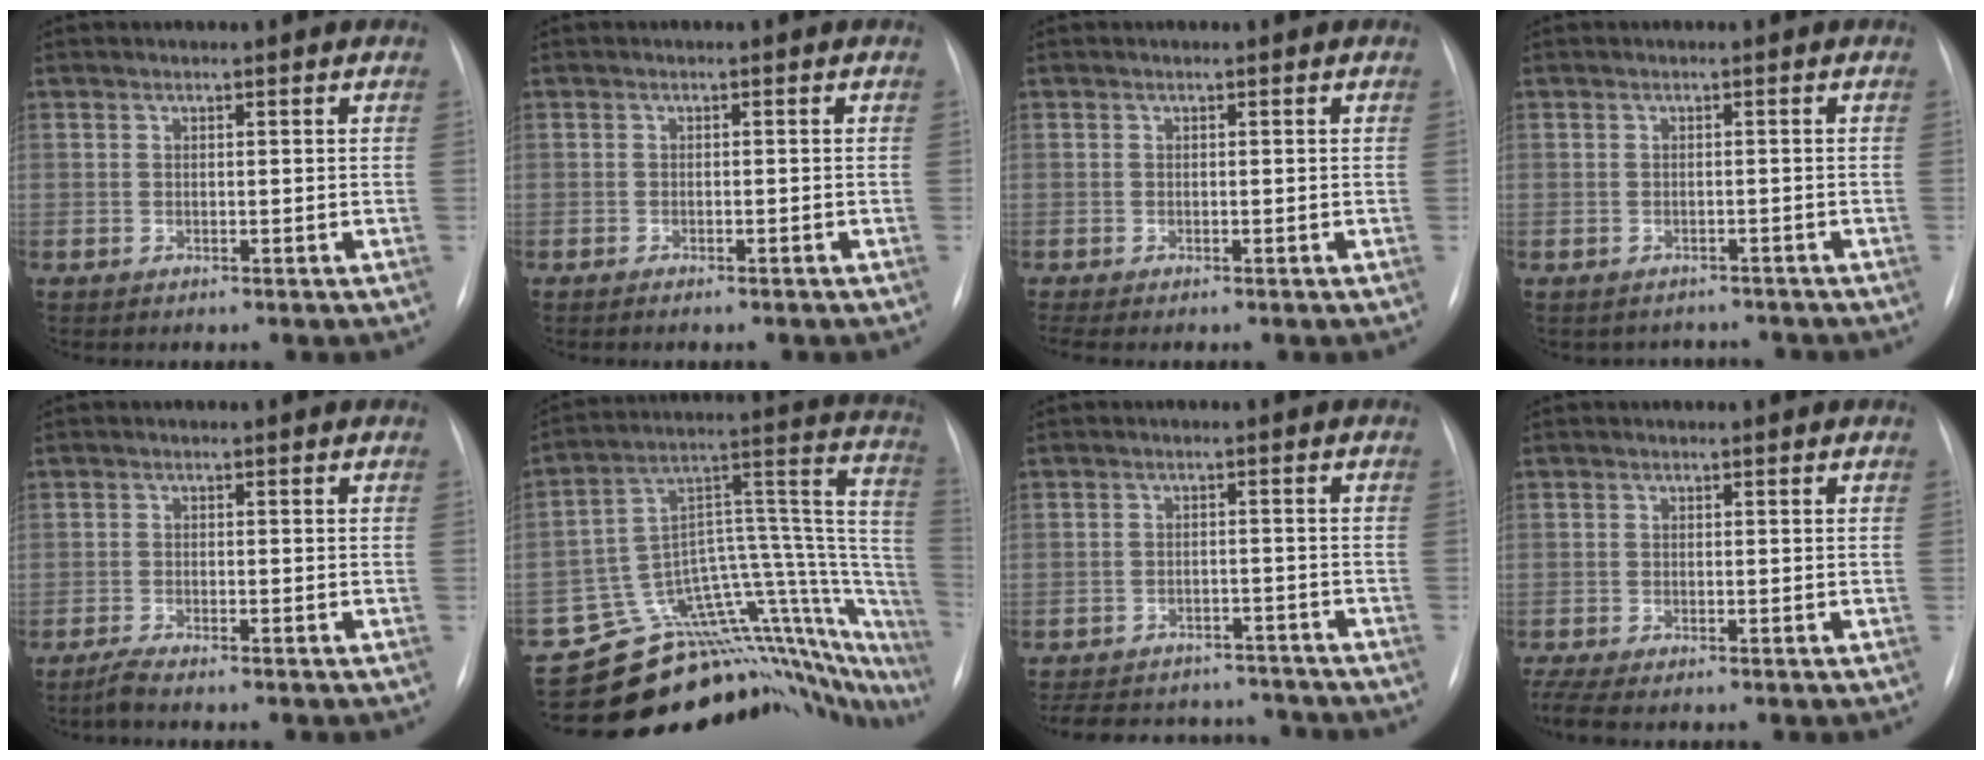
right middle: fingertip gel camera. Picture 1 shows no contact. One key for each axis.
{"total": 1.4, "fx": -1.1, "fy": 0.3, "fz": 0.8, "tx": -0.016, "ty": -0.002, "tz": -0.013}
{"total": 1.2, "fx": -1.0, "fy": 0.1, "fz": 0.7, "tx": -0.006, "ty": -0.003, "tz": -0.012}
{"total": 3.3, "fx": -2.8, "fy": 1.7, "fz": -0.4, "tx": 0.003, "ty": 0.015, "tz": -0.038}
{"total": 2.4, "fx": -2.1, "fy": 0.0, "fz": 1.2, "tx": -0.031, "ty": -0.006, "tz": -0.035}
{"total": 26.5, "fx": -24.1, "fy": 6.9, "fz": 8.7, "tx": -0.019, "ty": 0.075, "tz": -0.330}
{"total": 15.7, "fx": -14.1, "fy": 5.6, "fz": 4.3, "tx": -0.100, "ty": 0.012, "tz": -0.183}
{"total": 3.9, "fx": -3.1, "fy": 0.8, "fz": 2.3, "tx": -0.053, "ty": -0.004, "tz": -0.054}